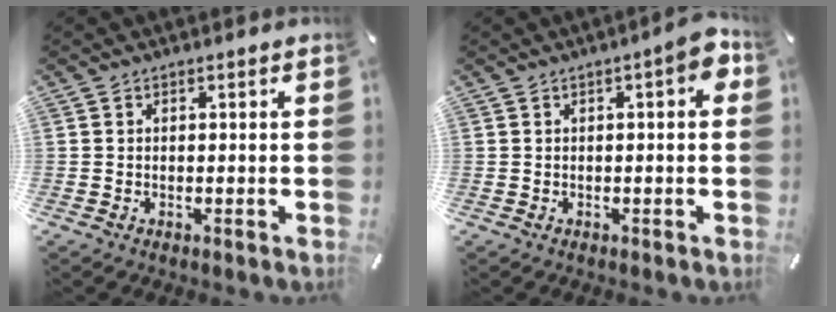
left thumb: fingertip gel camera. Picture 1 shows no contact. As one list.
[{"total": 4.9, "force": [0.8, 1.6, 4.6], "torque": [-0.061, 0.002, 0.008]}]